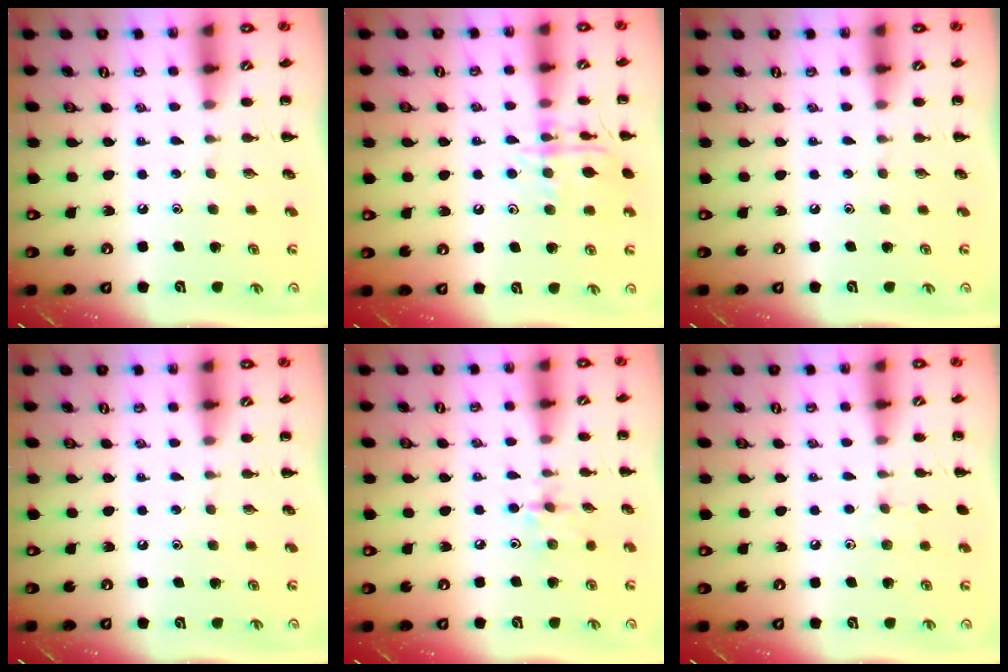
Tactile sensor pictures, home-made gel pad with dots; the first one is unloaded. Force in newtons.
{"total": 12.5, "press": 12.5, "slide": 0.7}
{"total": 0.0}
{"total": 0.0}
{"total": 2.9, "press": 2.9, "slide": 0.5}
{"total": 4.1, "press": 3.7, "slide": 1.7}